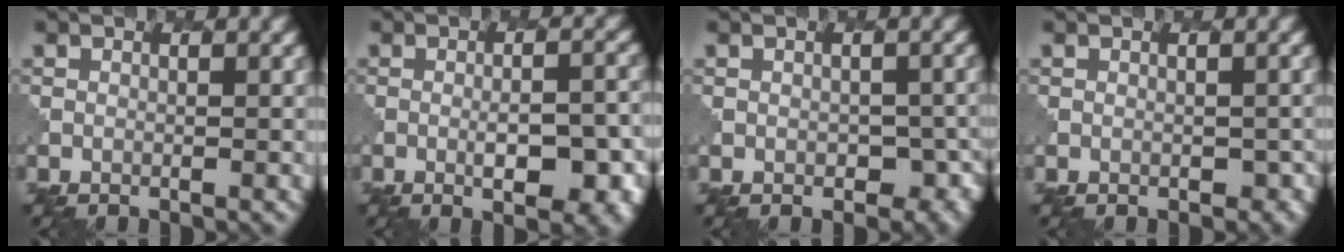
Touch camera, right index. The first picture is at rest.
{"total": 6.4, "force": [-1.8, 2.3, 5.7], "torque": [-0.075, 0.002, -0.013]}
{"total": 3.4, "force": [-1.1, 2.5, 2.1], "torque": [-0.020, -0.012, -0.004]}
{"total": 1.7, "force": [-0.7, 1.2, 0.9], "torque": [-0.011, -0.002, 0.002]}